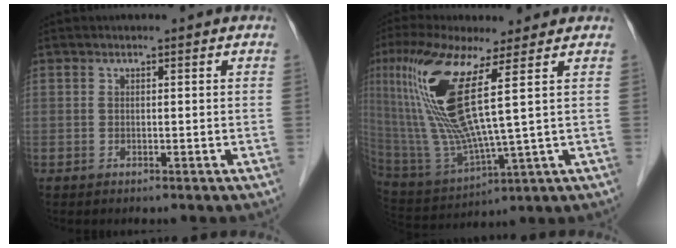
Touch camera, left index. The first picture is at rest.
{"total": 14.2, "force": [4.7, 0.7, 13.4], "torque": [-0.307, -0.006, 0.096]}